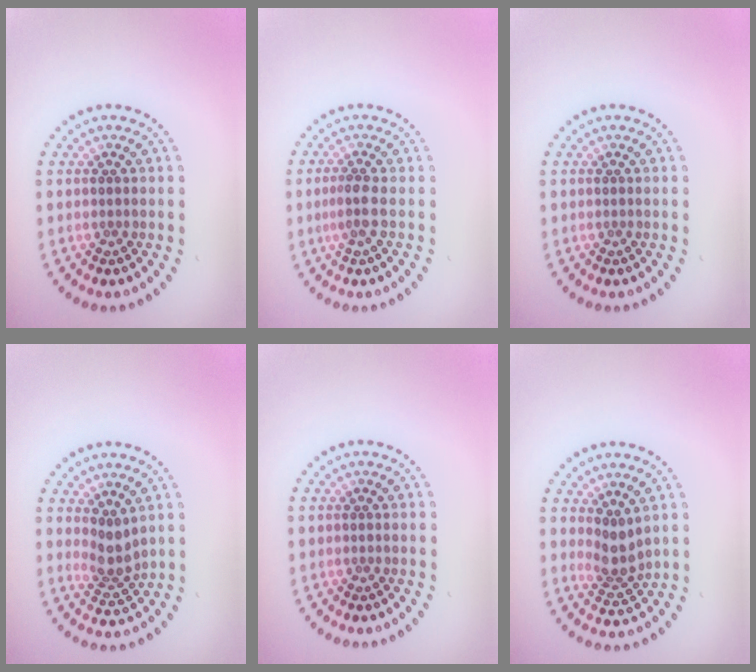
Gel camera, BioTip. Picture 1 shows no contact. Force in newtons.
{"total": 1.8, "press": 1.4, "slide": 1.2}
{"total": 0.0}
{"total": 2.5, "press": 1.9, "slide": 1.7}
{"total": 0.0}
{"total": 2.5, "press": 1.9, "slide": 1.7}